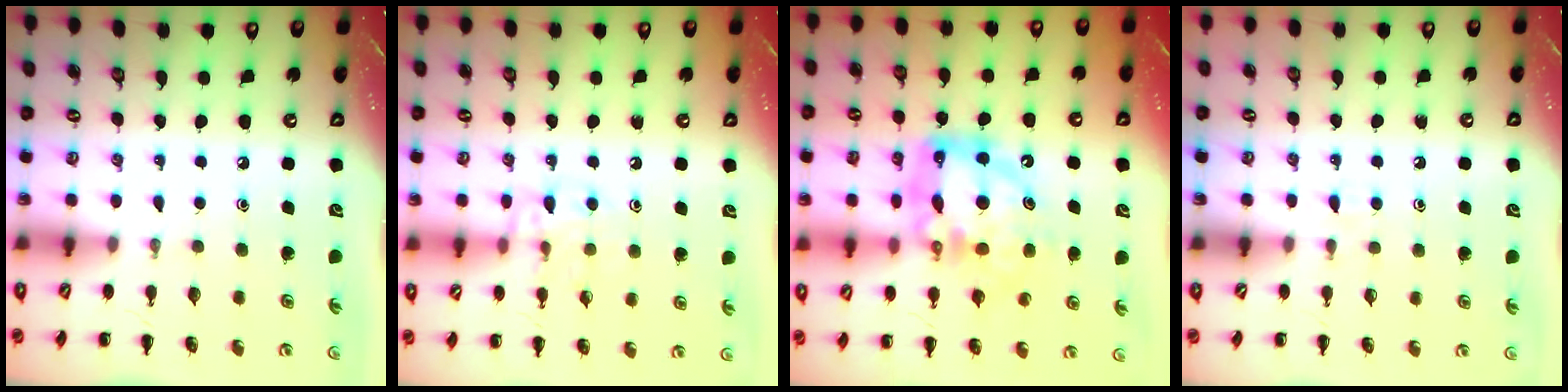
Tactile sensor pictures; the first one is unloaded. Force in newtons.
{"total": 9.8, "press": 9.8, "slide": 0.9}
{"total": 14.4, "press": 13.8, "slide": 4.1}
{"total": 3.0, "press": 2.7, "slide": 1.2}